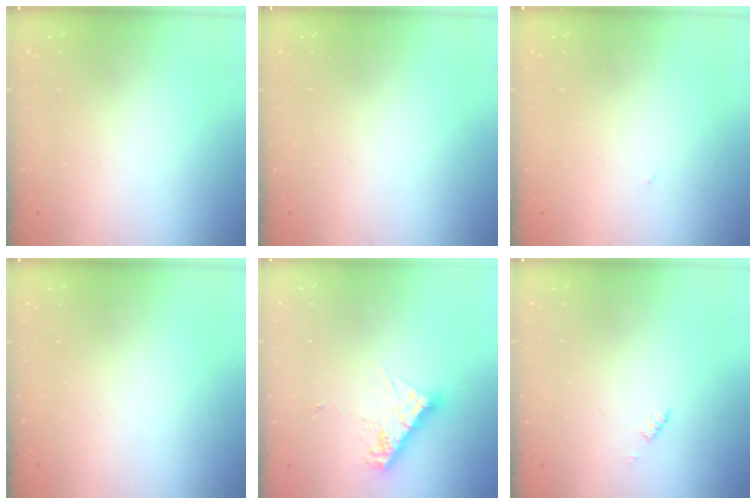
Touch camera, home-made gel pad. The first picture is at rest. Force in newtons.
{"total": 0.0}
{"total": 0.0}
{"total": 0.0}
{"total": 9.6, "press": 9.6, "slide": 0.7}
{"total": 1.2, "press": 1.2, "slide": 0.2}